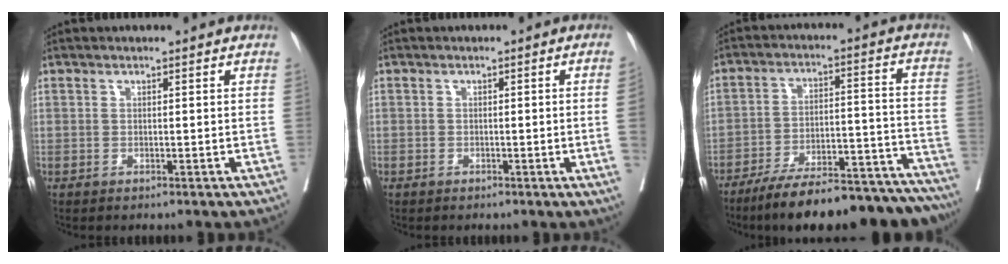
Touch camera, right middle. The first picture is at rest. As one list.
[{"total": 2.1, "force": [-0.4, -0.5, 2.0], "torque": [-0.027, 0.003, -0.004]}, {"total": 23.5, "force": [-20.5, 4.3, 10.6], "torque": [-0.101, 0.022, -0.292]}]